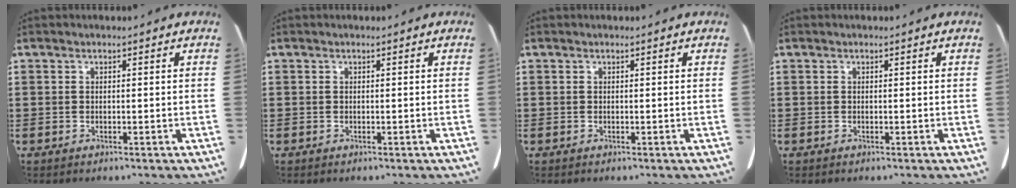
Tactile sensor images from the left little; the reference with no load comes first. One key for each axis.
{"total": 0.0}
{"total": 0.0}
{"total": 0.0}